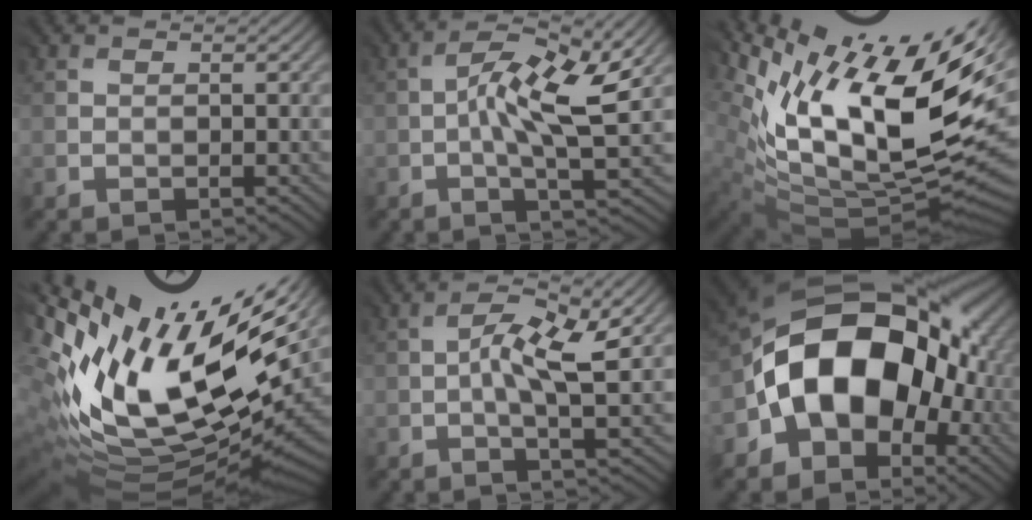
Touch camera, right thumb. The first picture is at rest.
{"total": 9.5, "force": [0.2, 3.0, 9.1], "torque": [-0.171, -0.001, 0.005]}
{"total": 18.9, "force": [6.6, 7.2, 16.2], "torque": [-0.270, 0.011, 0.123]}
{"total": 18.3, "force": [6.0, 7.3, 15.7], "torque": [-0.290, -0.005, 0.122]}
{"total": 6.9, "force": [0.3, 2.1, 6.5], "torque": [-0.120, 0.004, 0.005]}
{"total": 15.3, "force": [-2.9, 10.9, 10.3], "torque": [-0.134, 0.003, -0.063]}